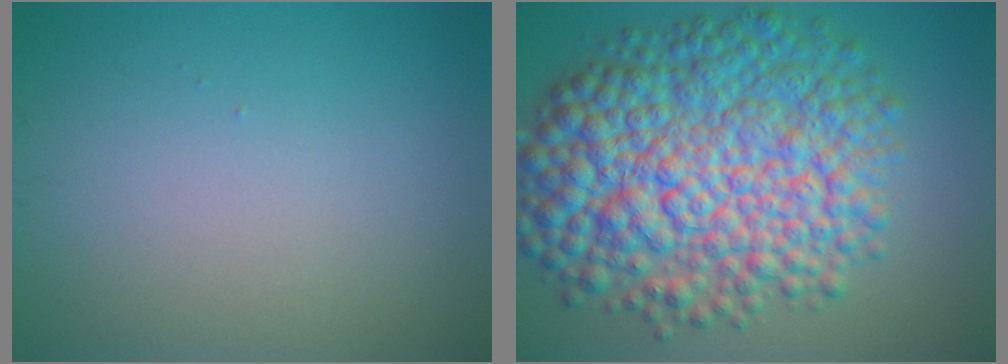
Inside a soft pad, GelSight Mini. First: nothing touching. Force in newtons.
{"total": 12.5, "press": 12.5, "slide": 0.1}